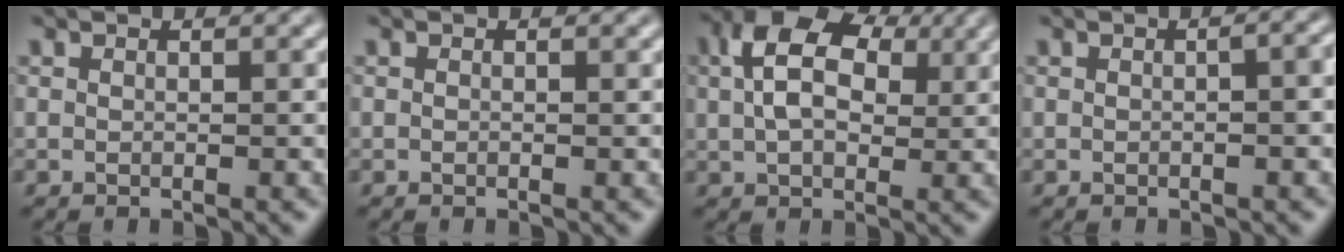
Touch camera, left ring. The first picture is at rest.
{"total": 0.0}
{"total": 8.7, "force": [2.2, 5.6, 6.3], "torque": [-0.131, 0.028, 0.036]}
{"total": 4.5, "force": [0.7, 2.2, 3.8], "torque": [-0.022, 0.035, -0.005]}